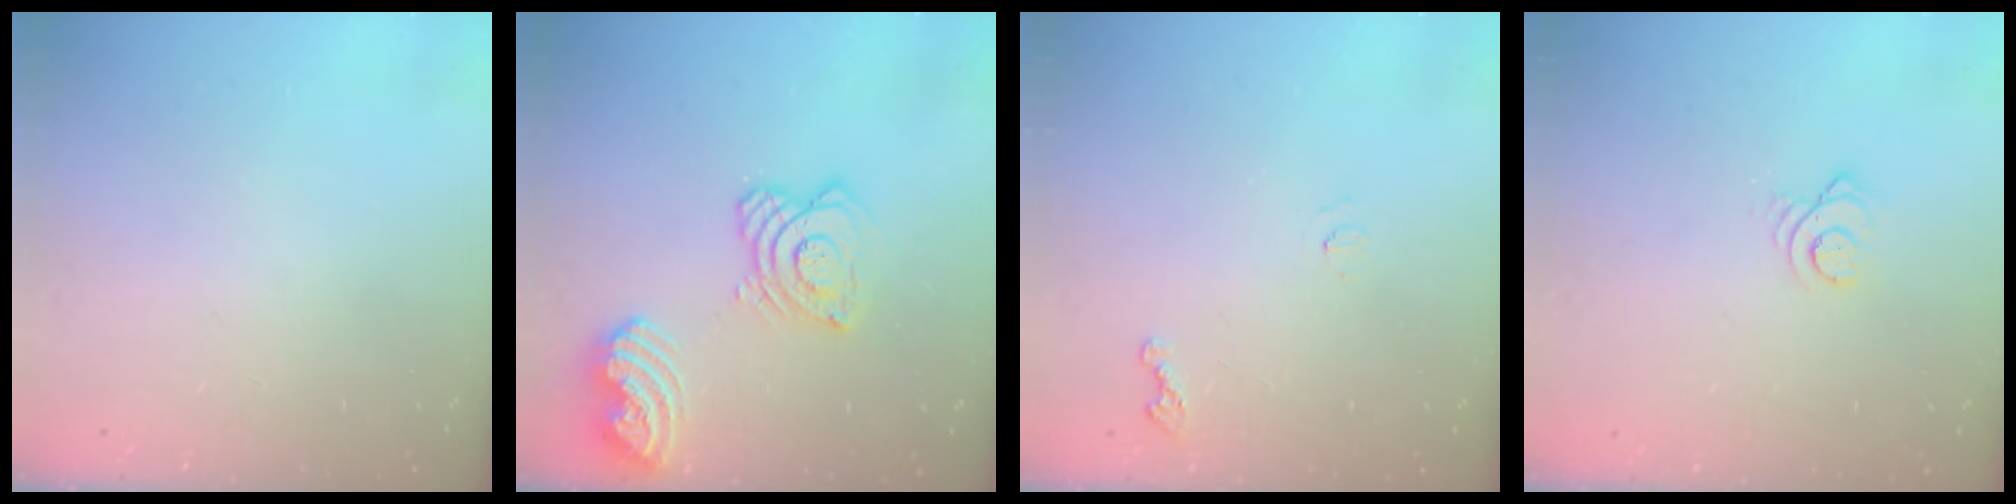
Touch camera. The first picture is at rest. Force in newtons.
{"total": 16.3, "press": 16.1, "slide": 2.3}
{"total": 3.9, "press": 3.8, "slide": 0.5}
{"total": 3.0, "press": 3.0, "slide": 0.3}